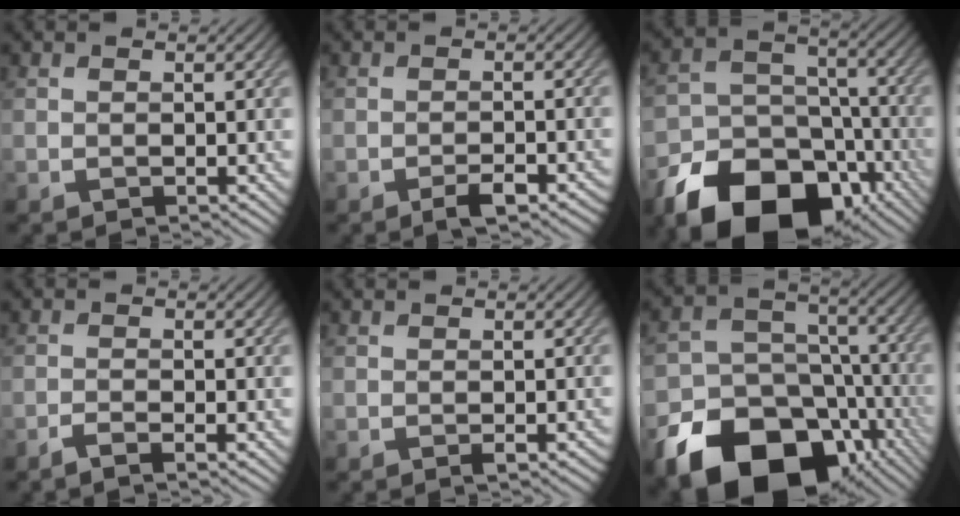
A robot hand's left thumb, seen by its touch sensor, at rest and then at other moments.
{"total": 2.8, "force": [-1.8, 0.8, 2.0], "torque": [-0.034, 0.001, -0.030]}
{"total": 17.3, "force": [-10.6, 11.1, 8.1], "torque": [-0.174, -0.046, -0.175]}
{"total": 1.9, "force": [-1.4, 0.2, 1.3], "torque": [-0.023, 0.001, -0.033]}
{"total": 1.0, "force": [-0.6, 0.2, 0.8], "torque": [-0.012, -0.001, -0.008]}
{"total": 21.4, "force": [-11.6, 15.3, 9.4], "torque": [-0.187, -0.061, -0.172]}